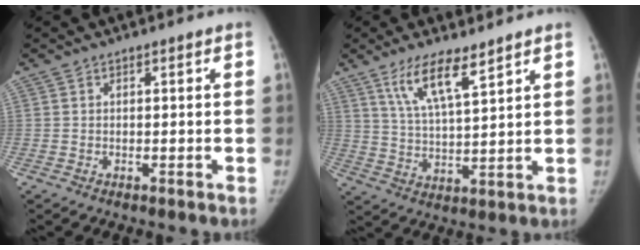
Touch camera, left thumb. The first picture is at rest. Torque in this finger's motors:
{"motor_torque": [-0.12, 0.34, 0.73, -0.97, 0.19]}